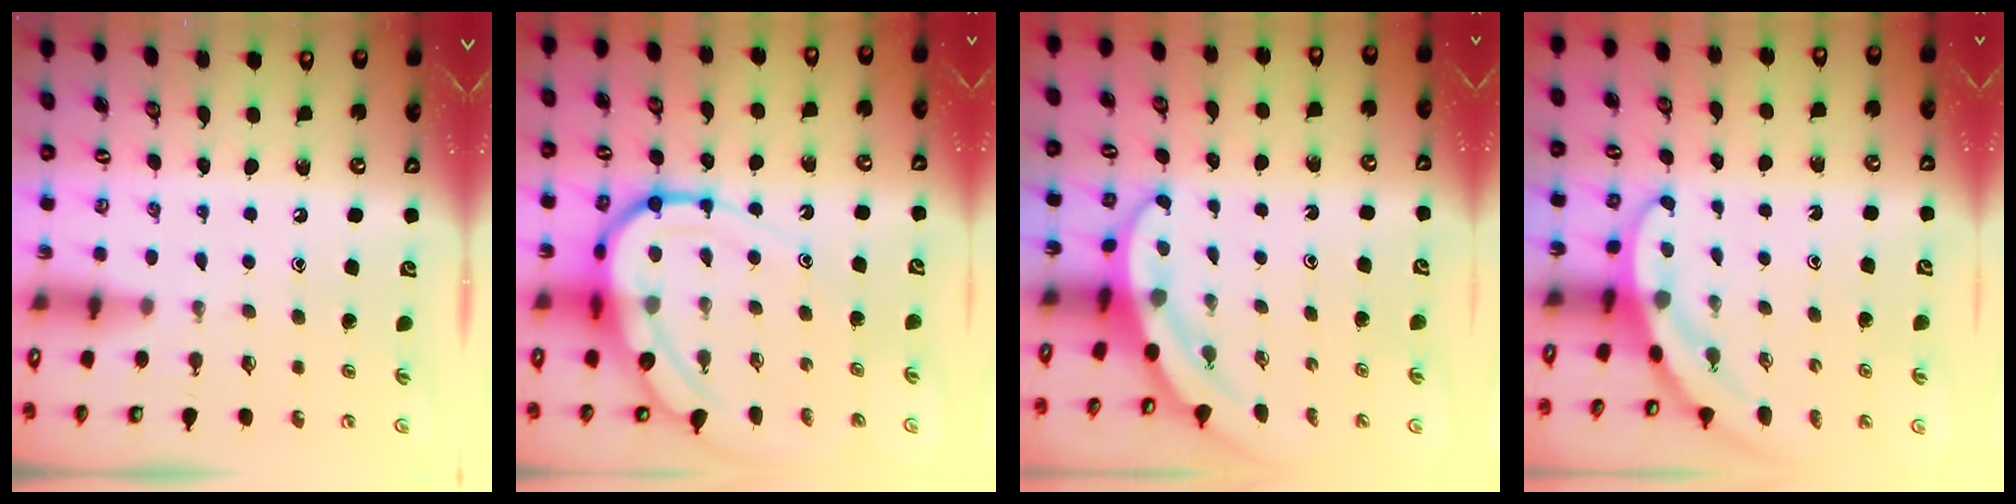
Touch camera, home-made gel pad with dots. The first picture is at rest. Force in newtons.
{"total": 15.7, "press": 15.6, "slide": 1.5}
{"total": 3.3, "press": 3.3, "slide": 0.1}
{"total": 3.1, "press": 3.1, "slide": 0.1}